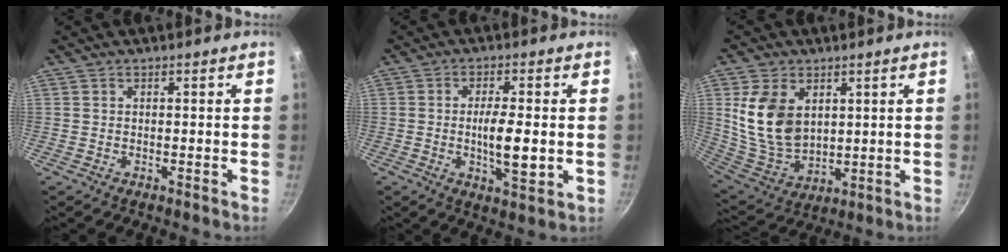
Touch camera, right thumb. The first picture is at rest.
{"total": 7.8, "force": [-0.7, 2.3, 7.4], "torque": [-0.129, -0.002, -0.011]}
{"total": 13.7, "force": [3.6, 9.2, 9.5], "torque": [-0.167, -0.028, 0.088]}